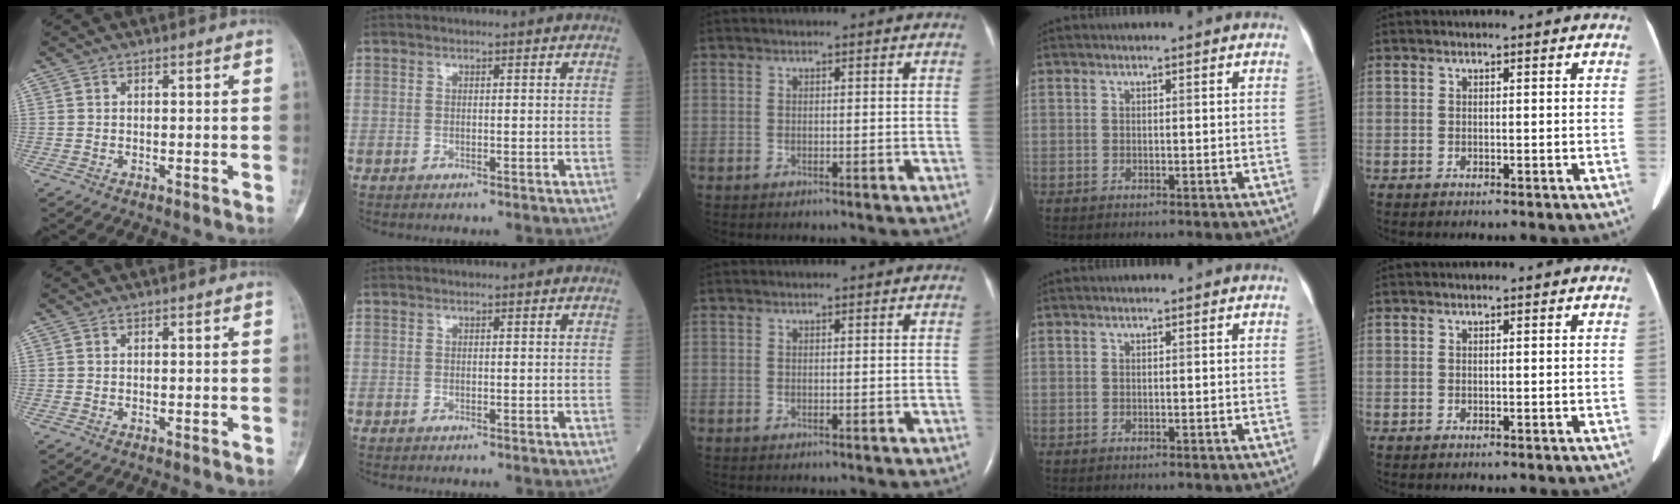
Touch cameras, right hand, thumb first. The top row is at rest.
{}